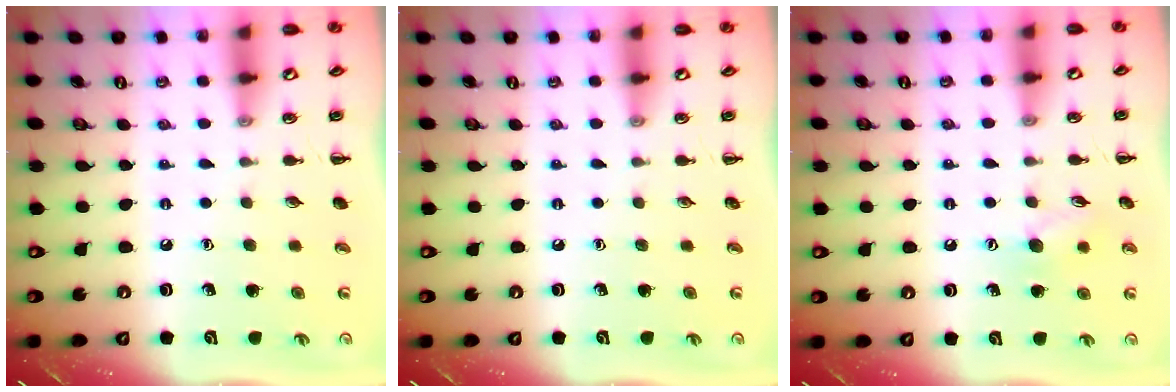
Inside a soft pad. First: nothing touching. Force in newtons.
{"total": 0.0}
{"total": 7.3, "press": 7.2, "slide": 0.8}